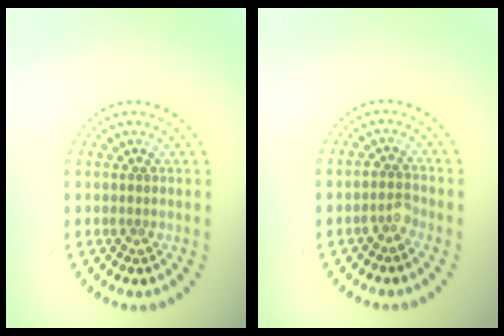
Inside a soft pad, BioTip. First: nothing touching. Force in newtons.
{"total": 1.6, "press": 1.4, "slide": 0.9}